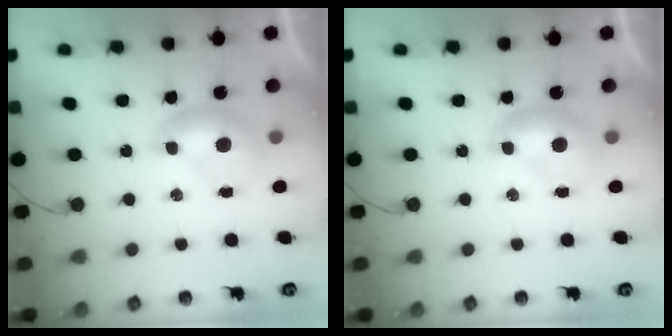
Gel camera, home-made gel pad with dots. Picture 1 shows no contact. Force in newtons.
{"total": 0.0}